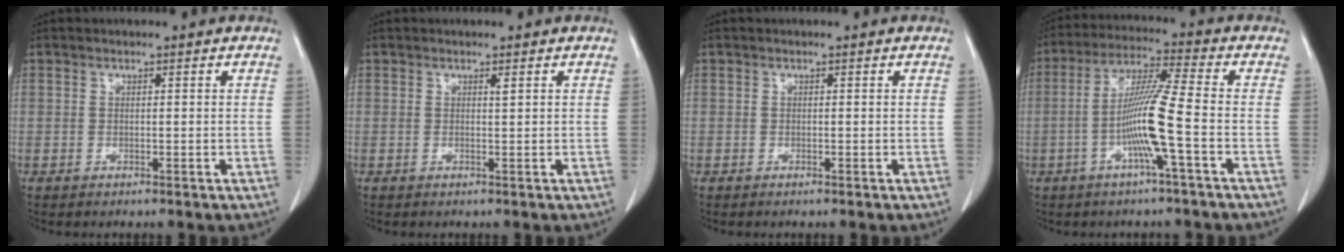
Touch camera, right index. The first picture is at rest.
{"total": 0.6, "force": [0.4, -0.1, 0.5], "torque": [-0.010, -0.003, 0.007]}
{"total": 0.0}
{"total": 9.9, "force": [-2.7, -1.0, 9.4], "torque": [-0.184, 0.002, -0.056]}